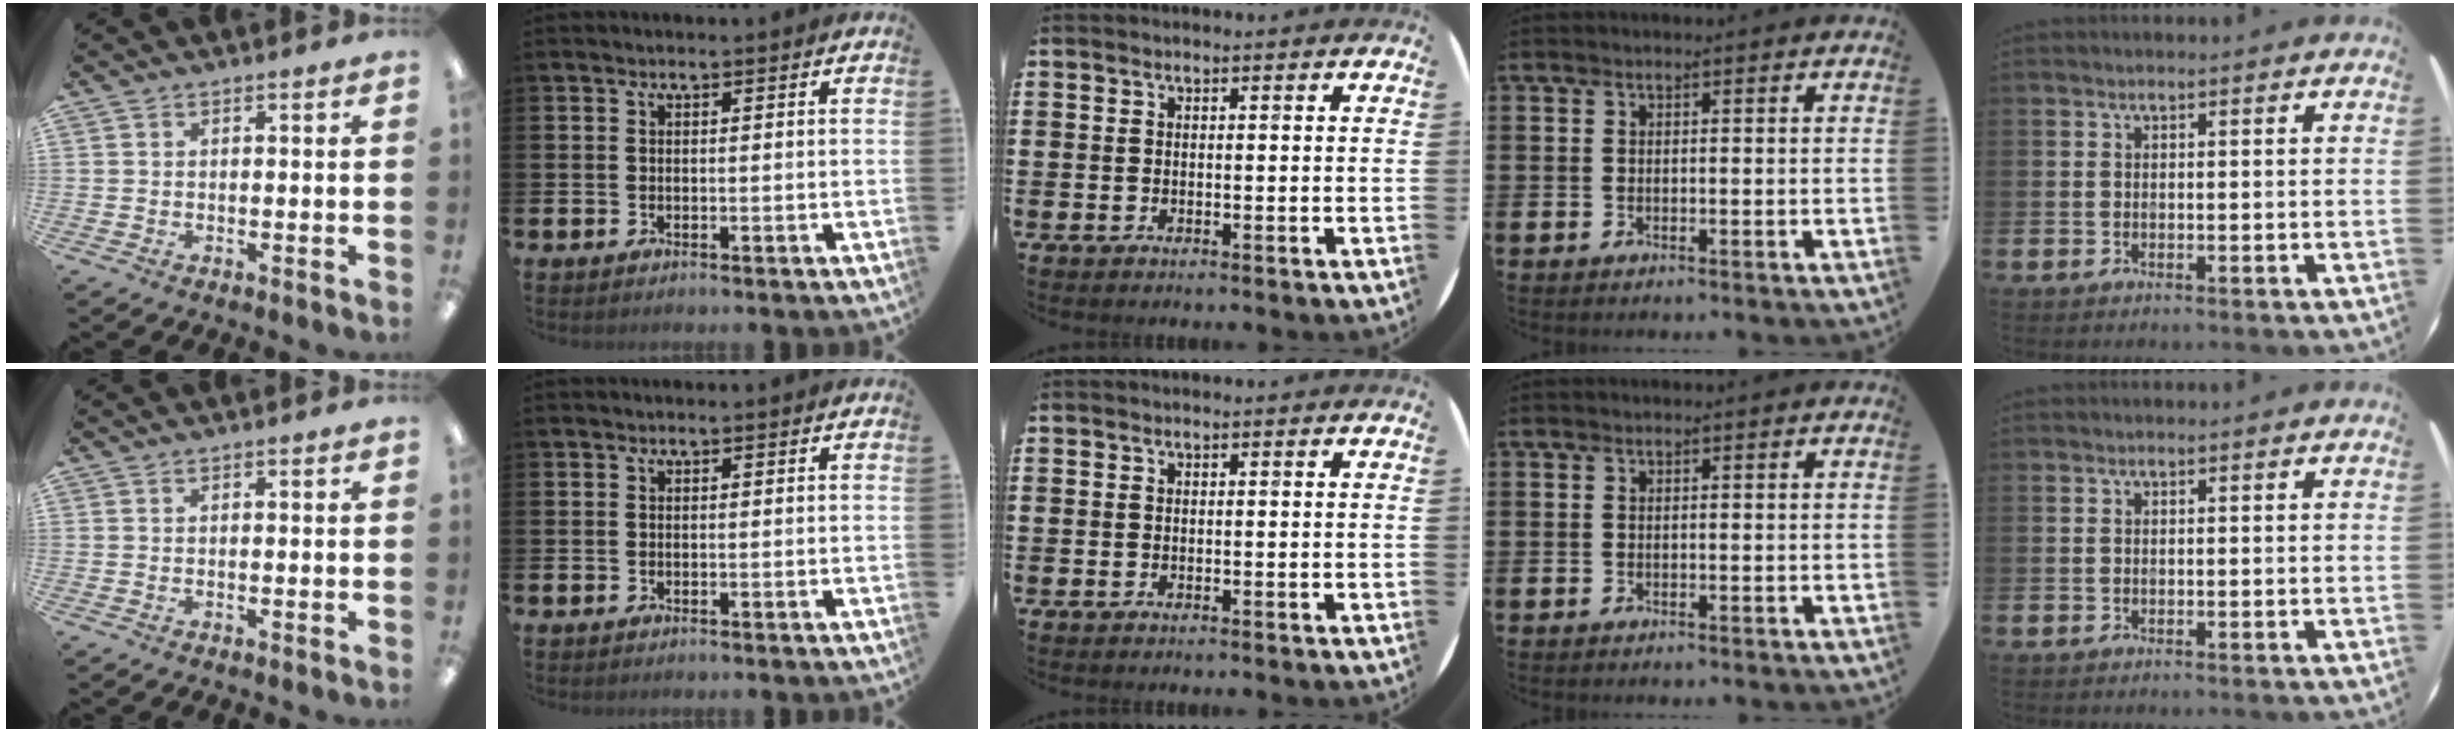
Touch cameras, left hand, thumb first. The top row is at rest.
{}